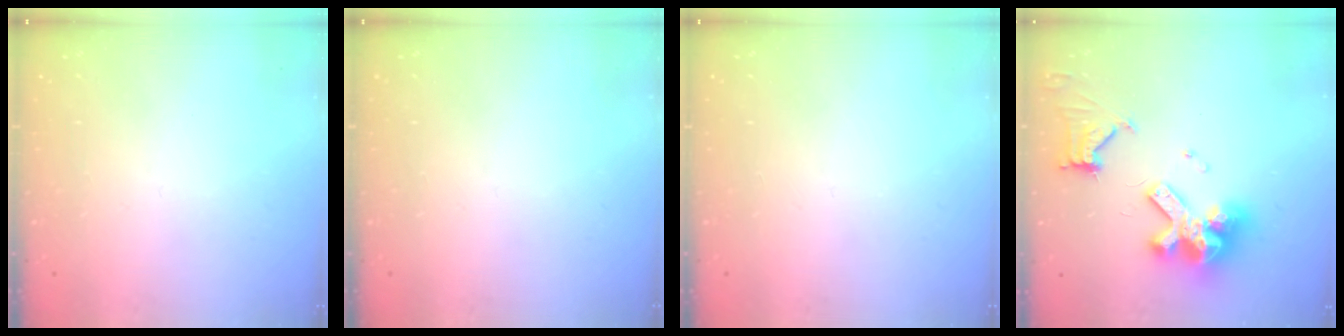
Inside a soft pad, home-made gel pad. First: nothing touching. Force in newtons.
{"total": 0.0}
{"total": 0.0}
{"total": 15.0, "press": 14.9, "slide": 1.9}